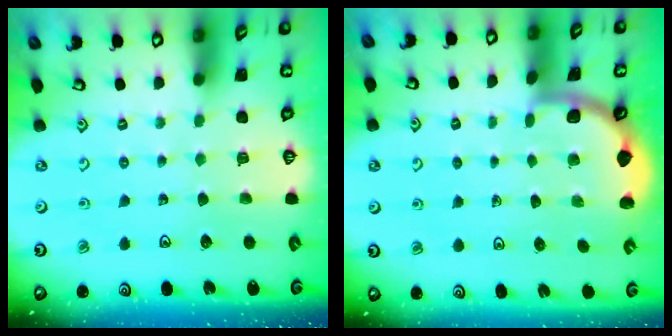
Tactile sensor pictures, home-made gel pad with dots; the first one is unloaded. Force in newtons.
{"total": 1.8, "press": 1.8, "slide": 0.0}